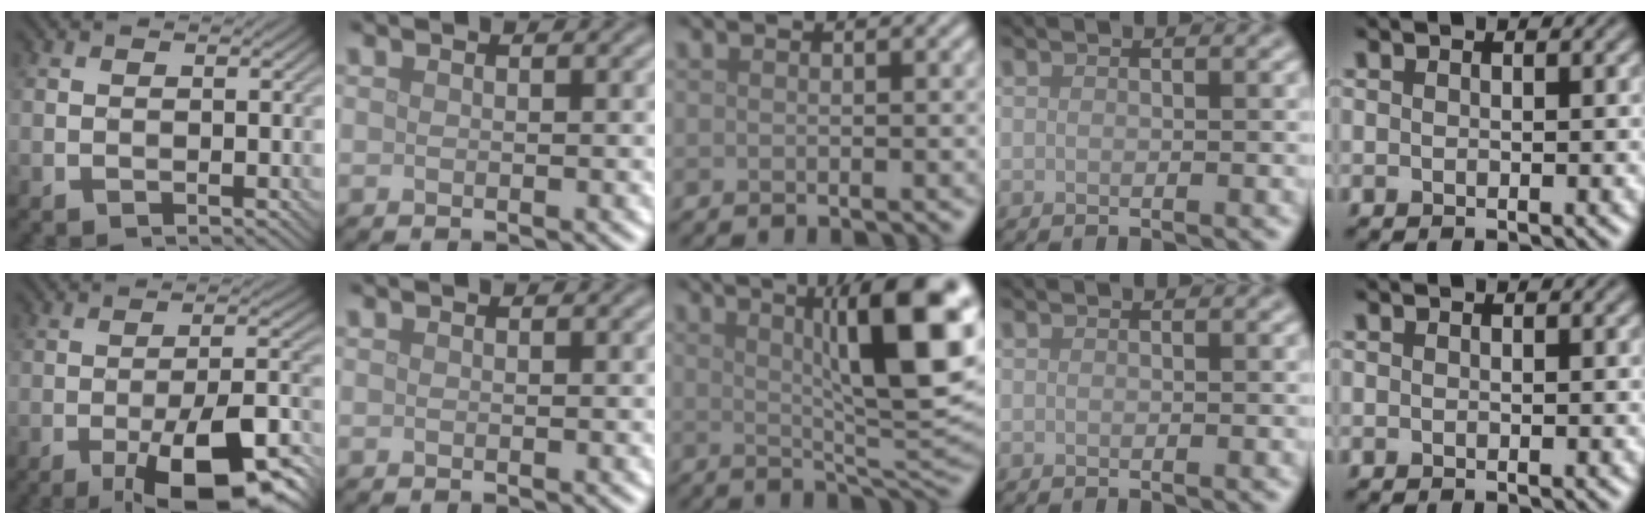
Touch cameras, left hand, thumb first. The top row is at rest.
{"thumb": {"total": 14.6, "force": [-7.6, 4.3, 11.7], "torque": [-0.172, 0.003, -0.123]}, "middle": {"total": 12.7, "force": [3.9, 3.1, 11.7], "torque": [-0.140, 0.007, 0.063]}}